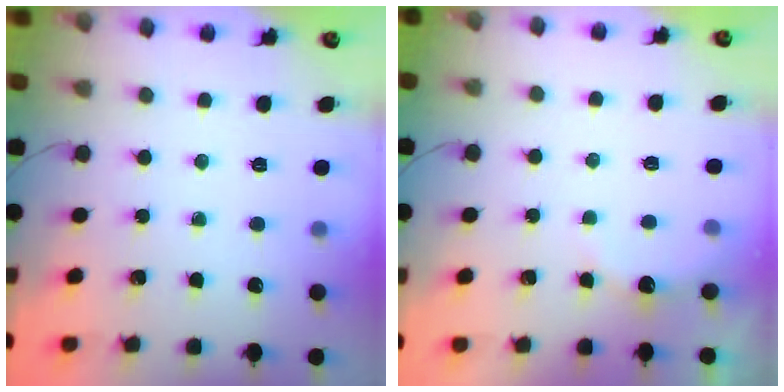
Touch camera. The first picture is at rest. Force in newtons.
{"total": 2.8, "press": 2.6, "slide": 0.8}